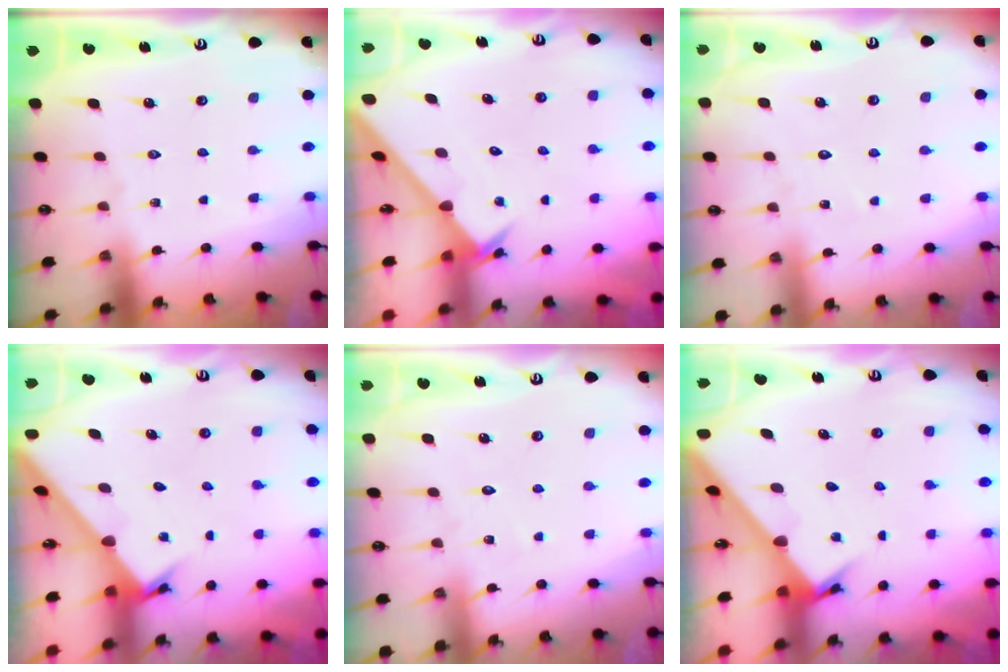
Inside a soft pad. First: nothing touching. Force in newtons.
{"total": 2.4, "press": 2.4, "slide": 0.2}
{"total": 4.9, "press": 4.9, "slide": 0.4}
{"total": 1.9, "press": 1.9, "slide": 0.2}
{"total": 3.4, "press": 3.4, "slide": 0.3}
{"total": 2.6, "press": 2.5, "slide": 0.3}